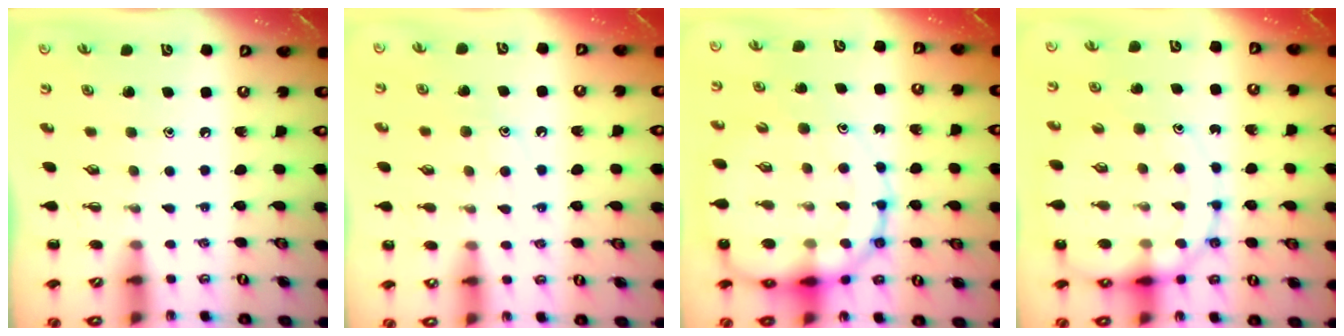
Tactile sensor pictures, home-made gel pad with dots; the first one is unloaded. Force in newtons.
{"total": 8.8, "press": 8.8, "slide": 1.0}
{"total": 19.0, "press": 18.5, "slide": 4.1}
{"total": 13.9, "press": 13.6, "slide": 2.8}